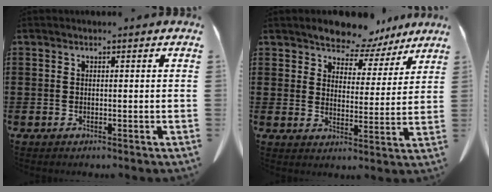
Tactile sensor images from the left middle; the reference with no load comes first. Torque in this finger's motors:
{"motor_torque": [1.08, 0.73, 0.12, 0.07]}